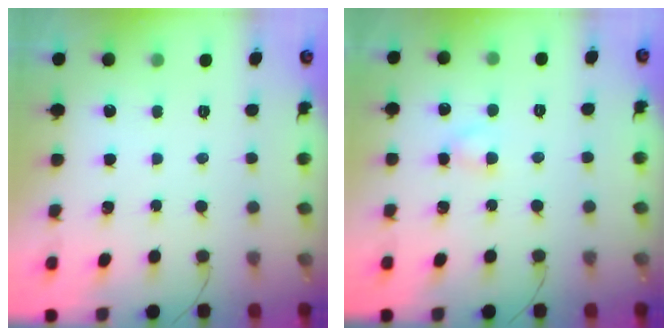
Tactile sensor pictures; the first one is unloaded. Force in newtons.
{"total": 3.2, "press": 2.9, "slide": 1.3}